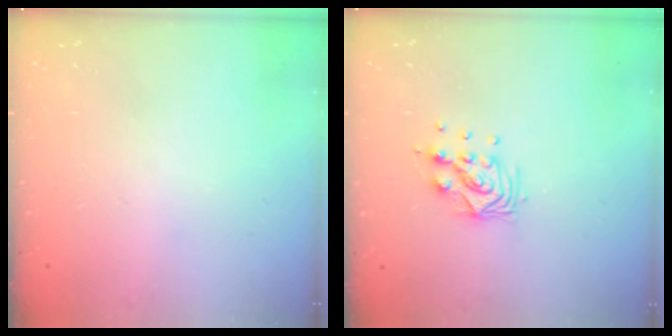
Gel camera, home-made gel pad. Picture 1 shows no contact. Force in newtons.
{"total": 8.8, "press": 8.7, "slide": 0.9}